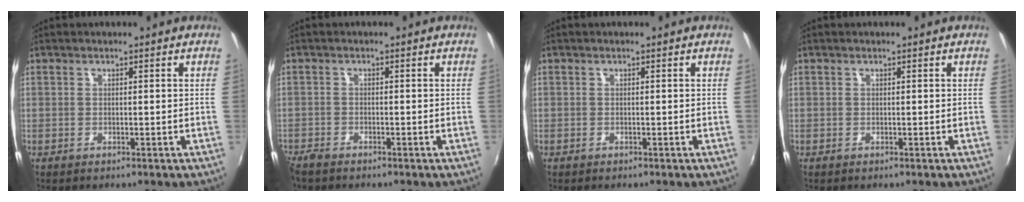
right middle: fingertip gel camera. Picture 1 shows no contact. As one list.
[{"total": 3.0, "force": [-2.7, 0.9, 0.9], "torque": [-0.028, -0.015, -0.055]}, {"total": 0.0}, {"total": 0.0}]